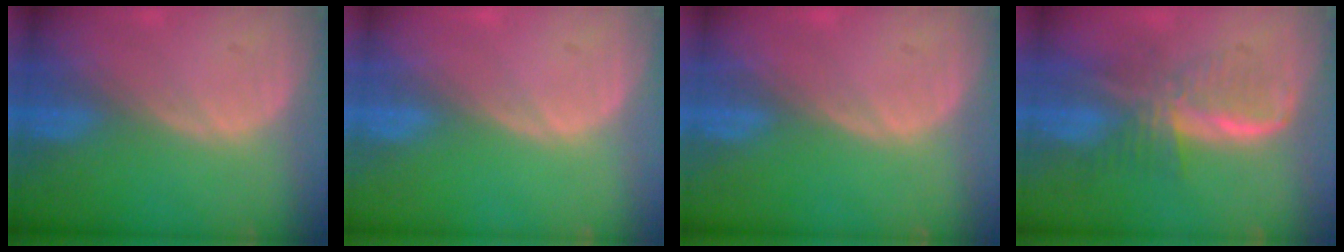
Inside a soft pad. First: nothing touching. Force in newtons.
{"total": 0.0}
{"total": 0.0}
{"total": 6.9, "press": 6.4, "slide": 2.7}